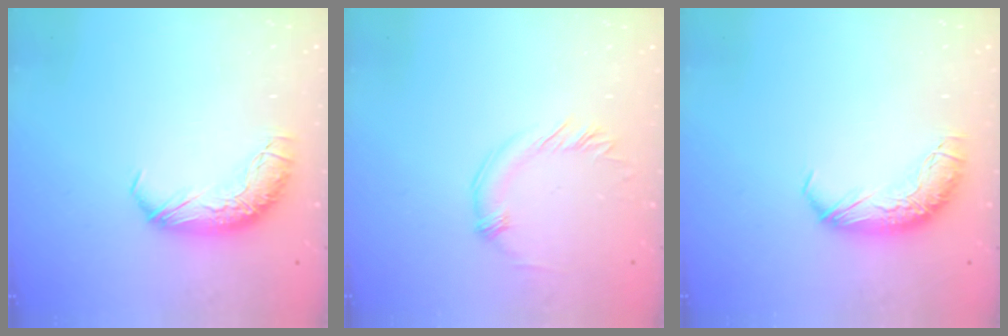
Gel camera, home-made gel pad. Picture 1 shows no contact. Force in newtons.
{"total": 2.1, "press": 2.0, "slide": 0.5}
{"total": 0.0}